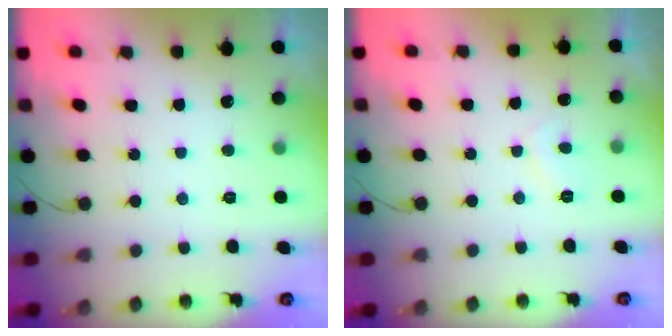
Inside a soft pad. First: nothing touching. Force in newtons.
{"total": 1.8, "press": 1.7, "slide": 0.7}